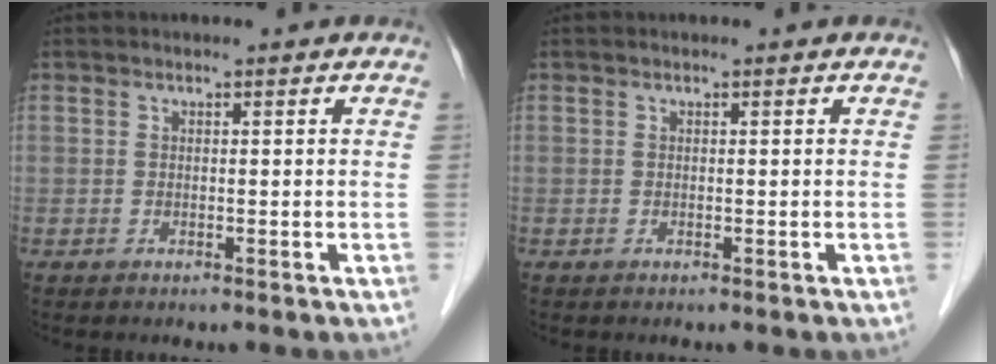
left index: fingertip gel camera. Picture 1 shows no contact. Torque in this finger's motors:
{"motor_torque": [-0.02, -0.02, 0.03, 0.01]}